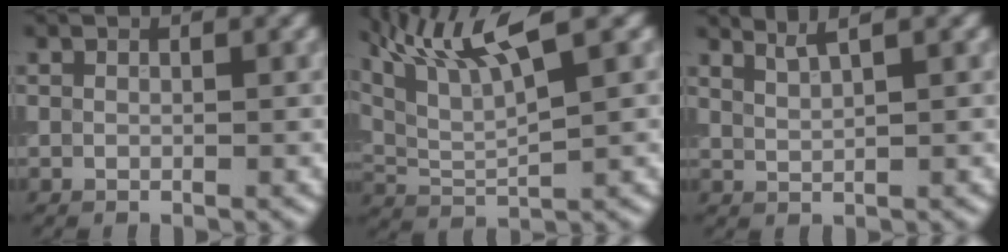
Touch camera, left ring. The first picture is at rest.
{"total": 8.5, "force": [5.3, 1.8, 6.4], "torque": [-0.127, 0.020, 0.102]}
{"total": 2.3, "force": [2.1, 0.3, 1.0], "torque": [-0.007, 0.012, 0.029]}